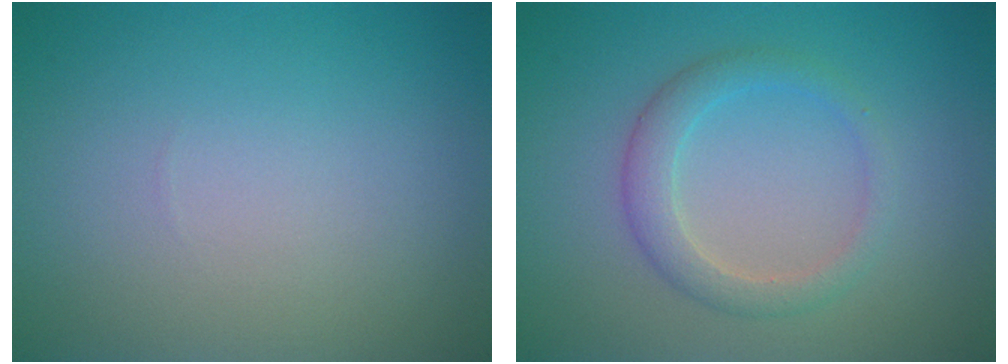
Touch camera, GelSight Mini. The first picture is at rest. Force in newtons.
{"total": 2.7, "press": 2.7, "slide": 0.2}